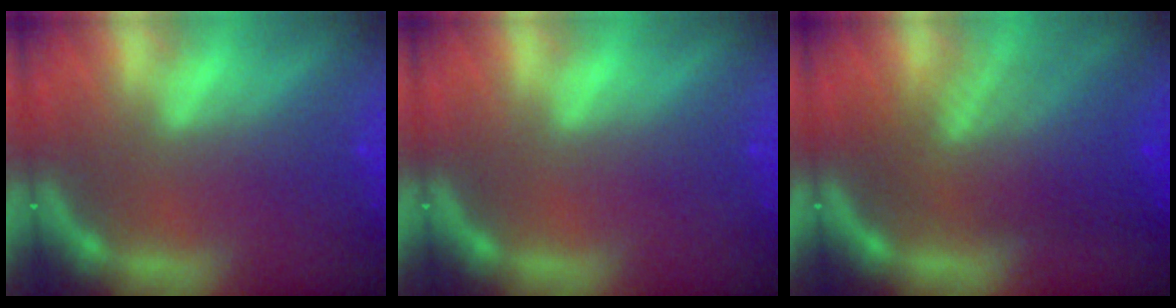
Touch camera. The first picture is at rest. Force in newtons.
{"total": 0.0}
{"total": 8.1}